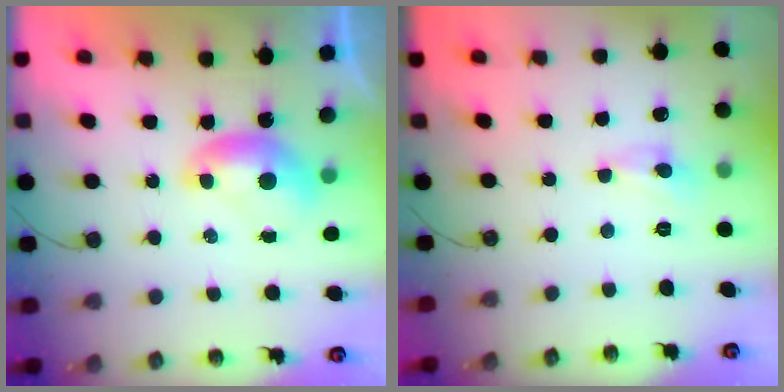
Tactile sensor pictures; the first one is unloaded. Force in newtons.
{"total": 2.1, "press": 1.9, "slide": 0.7}